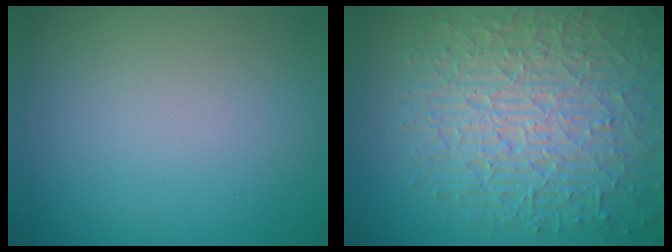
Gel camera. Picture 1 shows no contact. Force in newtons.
{"total": 10.0, "press": 6.7, "slide": 7.4}